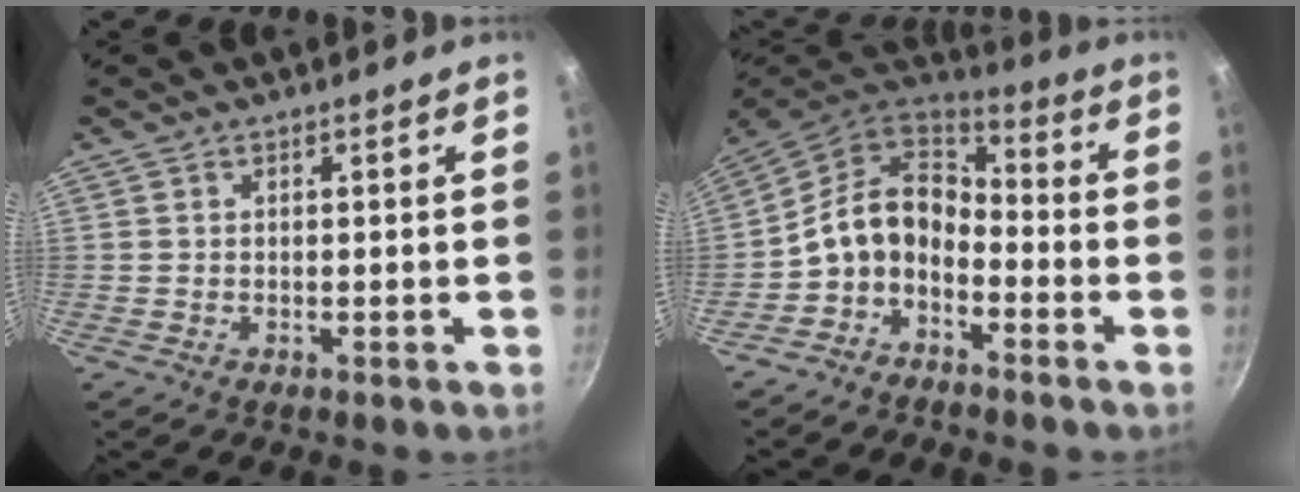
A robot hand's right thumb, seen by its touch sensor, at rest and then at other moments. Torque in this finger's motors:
{"motor_torque": [0.04, 0.52, 1.16, -0.98, 0.15]}